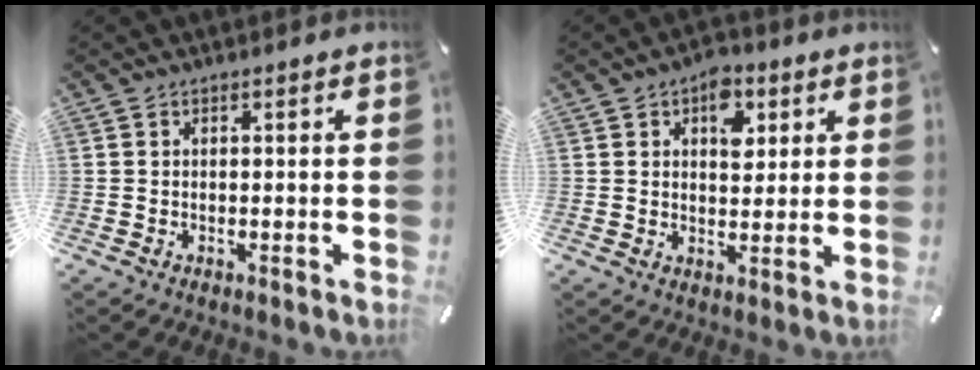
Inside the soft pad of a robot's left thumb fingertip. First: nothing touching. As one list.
[{"total": 7.9, "force": [3.2, 5.2, 5.0], "torque": [-0.051, -0.006, 0.050]}]